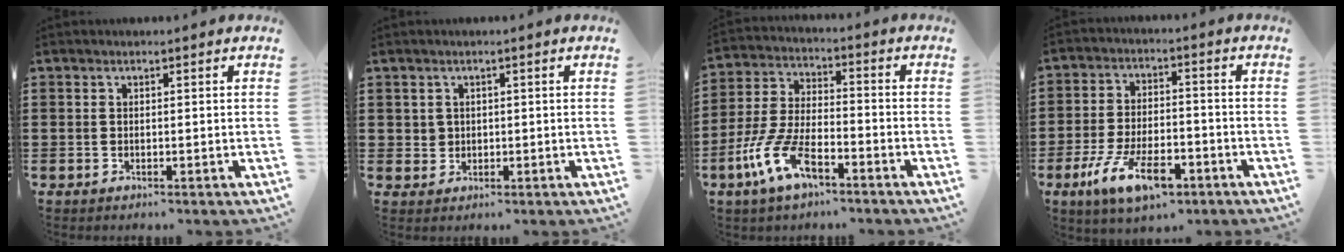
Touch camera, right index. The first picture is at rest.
{"total": 1.4, "force": [0.6, 1.3, 0.2], "torque": [-0.011, 0.004, 0.011]}
{"total": 9.4, "force": [-5.4, 3.5, 6.8], "torque": [-0.172, -0.008, -0.108]}
{"total": 9.9, "force": [-5.6, 3.9, 7.1], "torque": [-0.149, 0.006, -0.102]}